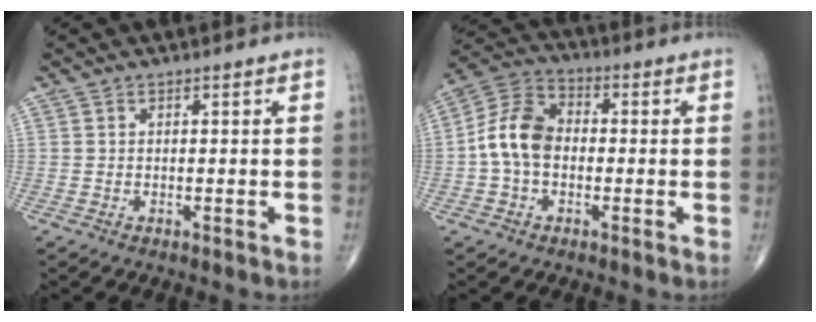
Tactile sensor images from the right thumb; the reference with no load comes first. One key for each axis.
{"total": 10.1, "fx": -0.9, "fy": 7.2, "fz": 7.1, "tx": -0.127, "ty": 0.032, "tz": -0.032}